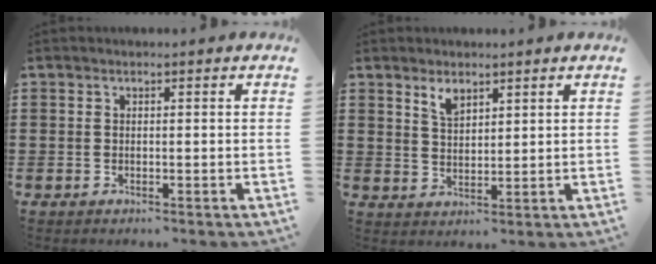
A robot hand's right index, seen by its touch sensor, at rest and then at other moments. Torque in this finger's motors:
{"motor_torque": [0.02, -0.02, 0.06, 0.05]}